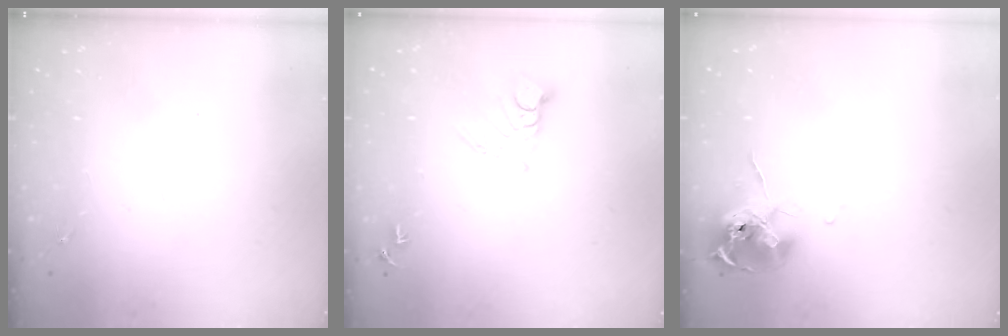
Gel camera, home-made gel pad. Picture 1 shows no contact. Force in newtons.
{"total": 5.9, "press": 5.9, "slide": 0.5}
{"total": 11.7, "press": 11.7, "slide": 0.7}